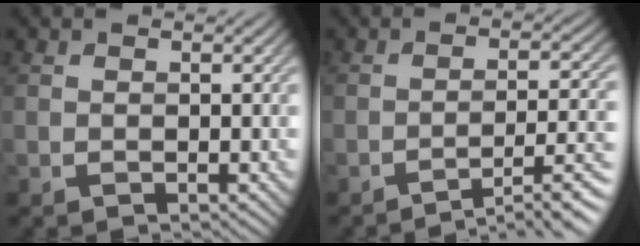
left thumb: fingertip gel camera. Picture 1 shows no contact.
{"total": 7.6, "force": [-5.0, 1.4, 5.6], "torque": [-0.088, 0.009, -0.069]}